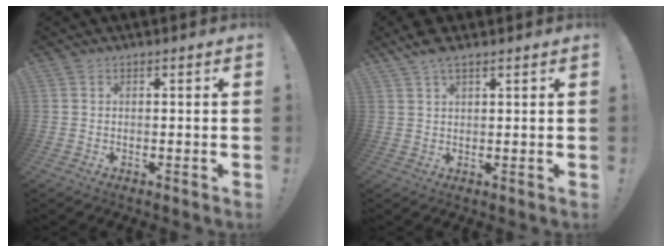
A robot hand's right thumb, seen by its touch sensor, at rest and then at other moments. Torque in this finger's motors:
{"motor_torque": [-0.92, 1.17, 1.03, 1.00, 0.05]}